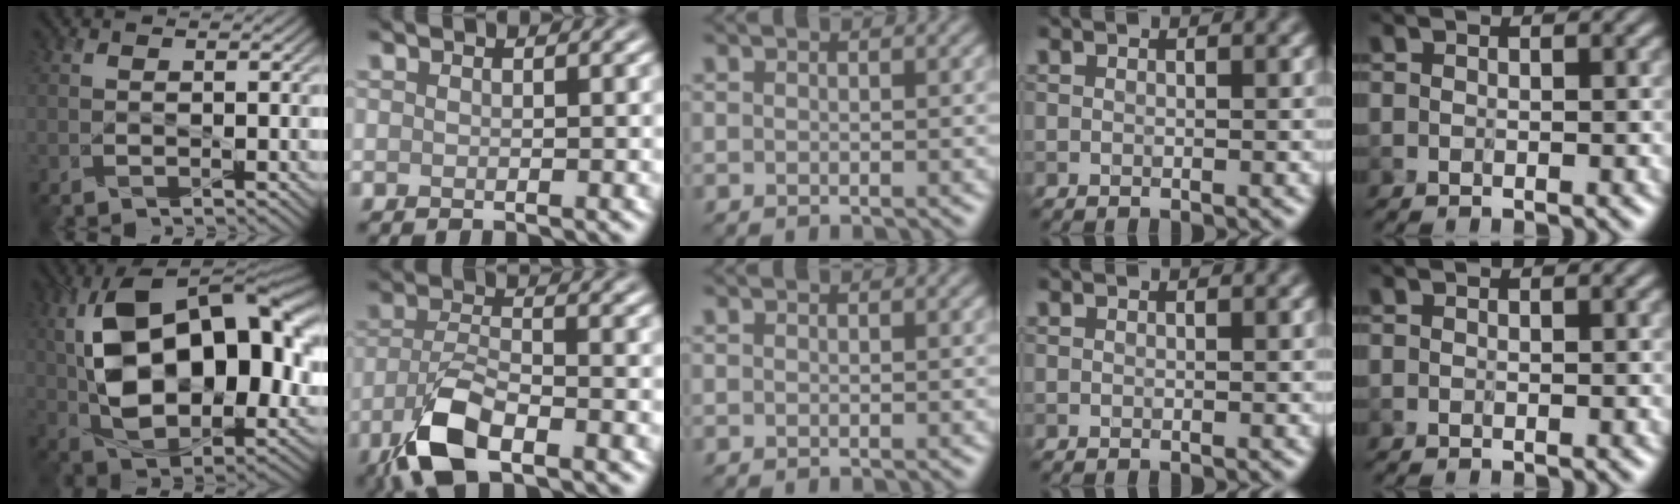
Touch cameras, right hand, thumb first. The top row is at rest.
{"thumb": {"total": 19.6, "force": [3.4, 11.3, 15.7], "torque": [-0.287, 0.002, 0.062]}, "index": {"total": 6.2, "force": [-3.3, 2.5, 4.6], "torque": [-0.103, -0.010, -0.072]}}